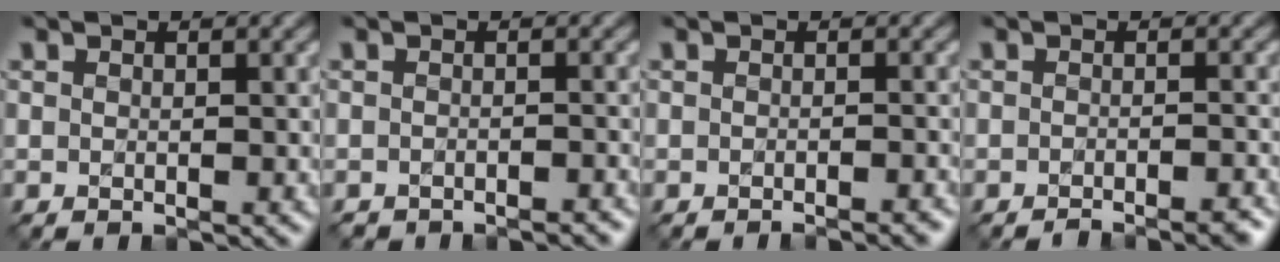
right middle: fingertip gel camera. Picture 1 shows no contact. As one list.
[{"total": 1.9, "force": [-1.9, 0.1, 0.0], "torque": [0.005, 0.000, -0.019]}, {"total": 1.6, "force": [-1.4, 0.3, 0.9], "torque": [0.001, 0.001, -0.020]}, {"total": 2.8, "force": [-2.3, 0.5, 1.5], "torque": [-0.012, 0.004, -0.035]}]